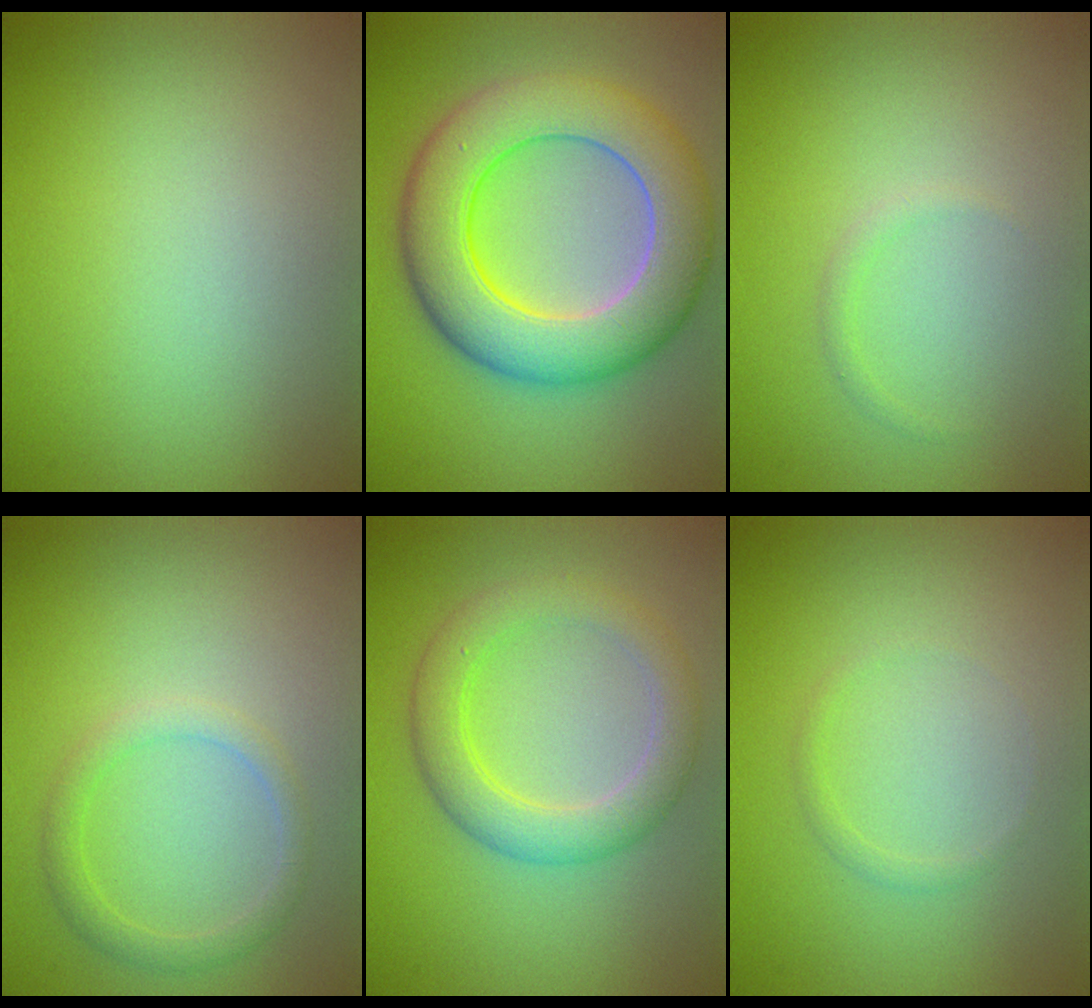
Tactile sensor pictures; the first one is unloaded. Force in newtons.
{"total": 9.8, "press": 9.8, "slide": 0.6}
{"total": 0.7, "press": 0.7, "slide": 0.1}
{"total": 1.9, "press": 1.9, "slide": 0.1}
{"total": 4.2, "press": 4.2, "slide": 0.4}
{"total": 0.7, "press": 0.7, "slide": 0.0}